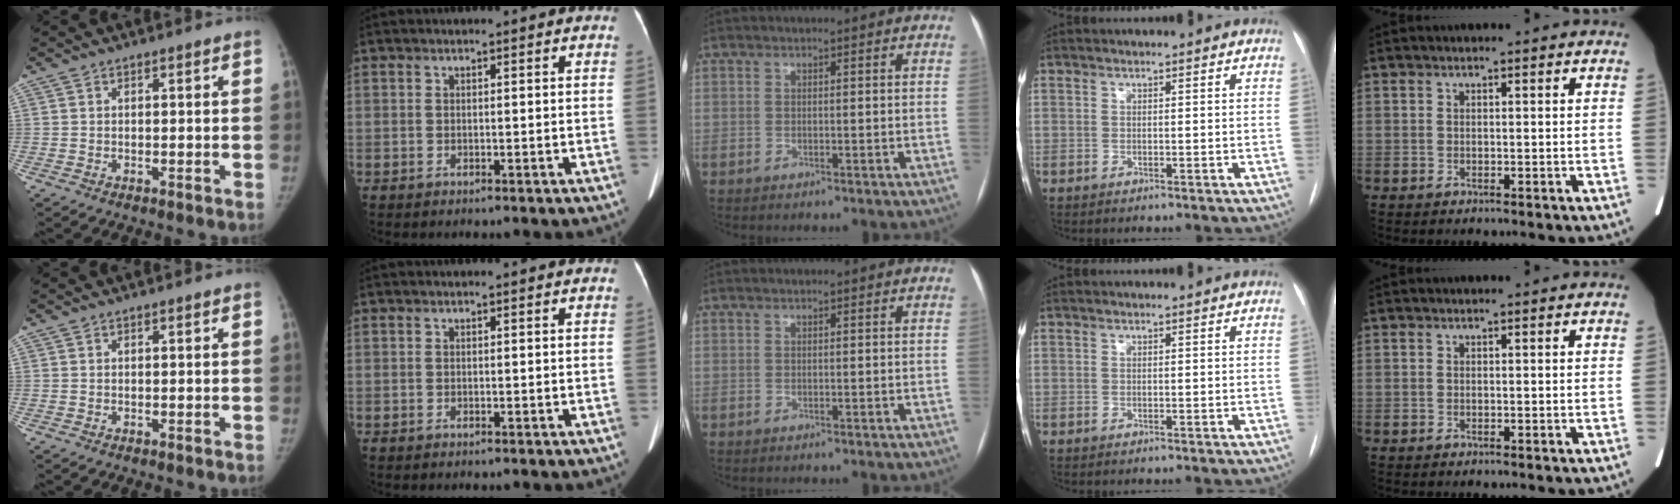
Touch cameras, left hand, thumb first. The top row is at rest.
{}